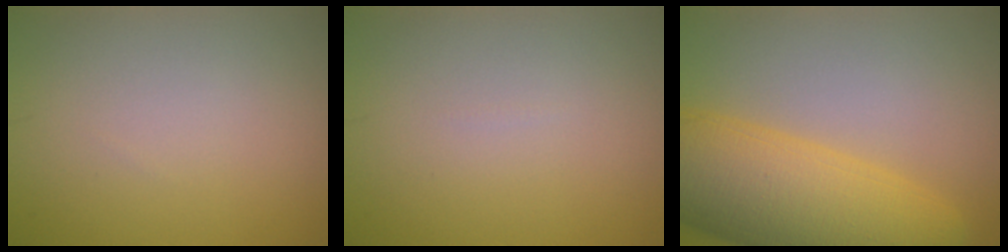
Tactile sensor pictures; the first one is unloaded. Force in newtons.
{"total": 0.0}
{"total": 11.9, "press": 11.9, "slide": 0.6}